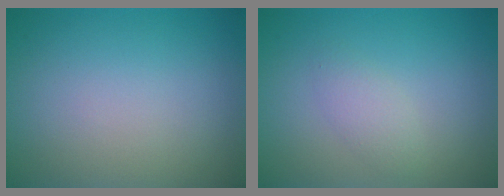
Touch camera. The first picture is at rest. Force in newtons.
{"total": 1.7, "press": 1.6, "slide": 0.0}